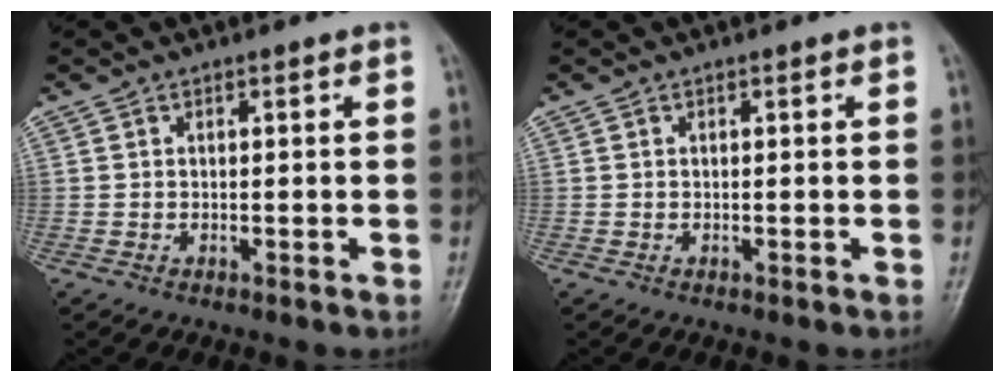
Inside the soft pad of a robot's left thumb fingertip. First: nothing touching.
{"total": 0.0}